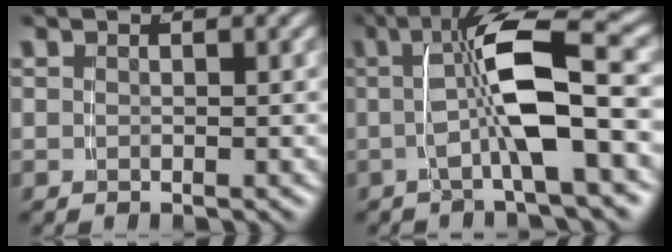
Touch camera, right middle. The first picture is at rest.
{"total": 6.7, "force": [0.3, 1.4, 6.6], "torque": [-0.109, 0.010, 0.008]}